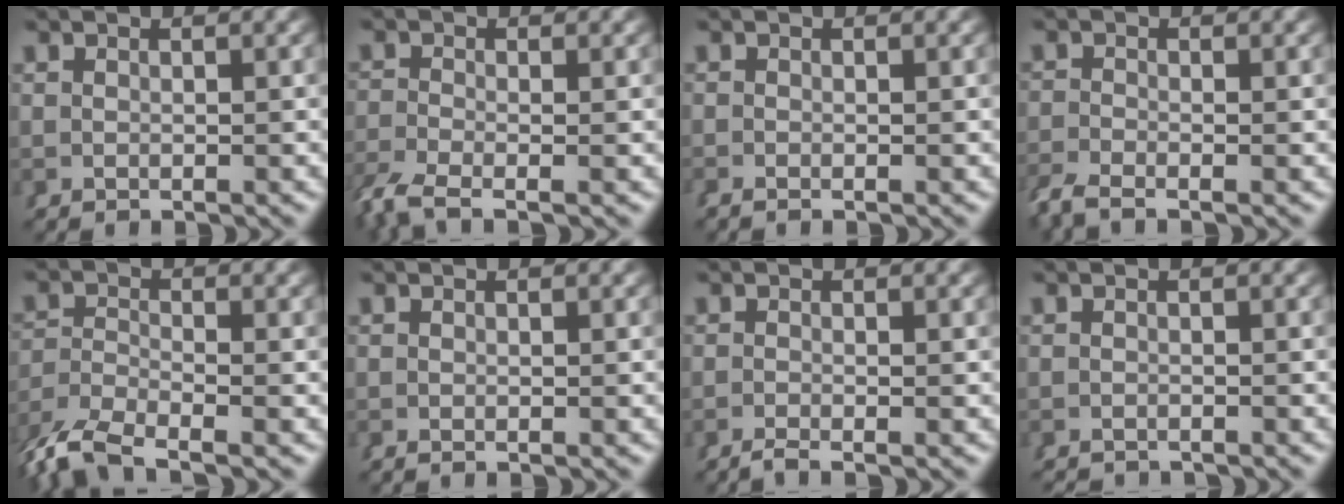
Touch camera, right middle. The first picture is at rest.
{"total": 3.0, "force": [-2.2, 0.6, 1.9], "torque": [-0.046, -0.015, -0.029]}
{"total": 0.7, "force": [-0.5, -0.3, 0.3], "torque": [0.000, -0.004, -0.009]}
{"total": 2.2, "force": [-2.0, 0.0, 1.0], "torque": [-0.015, -0.003, -0.038]}
{"total": 5.9, "force": [-4.4, 2.7, 2.8], "torque": [-0.074, -0.022, -0.068]}
{"total": 0.0}
{"total": 1.3, "force": [-1.1, -0.4, 0.5], "torque": [0.001, 0.000, -0.023]}
{"total": 1.7, "force": [-1.6, -0.4, -0.3], "torque": [0.010, -0.010, -0.025]}